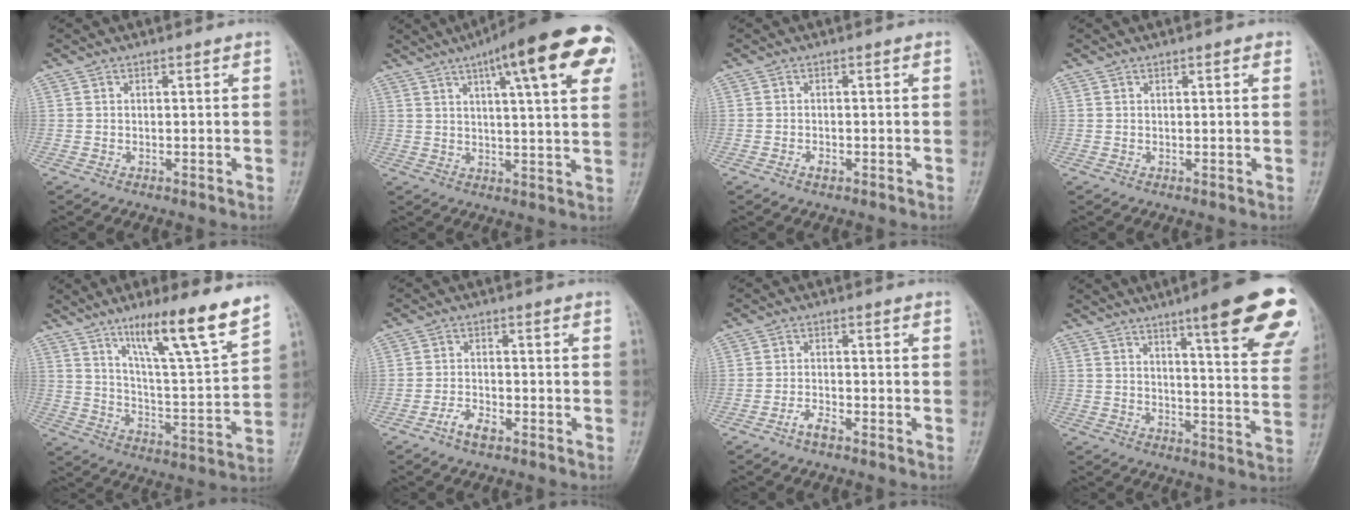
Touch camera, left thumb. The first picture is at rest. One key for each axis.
{"total": 20.5, "fx": 9.4, "fy": 4.6, "fz": 17.6, "tx": -0.233, "ty": 0.002, "tz": 0.120}
{"total": 1.2, "fx": -0.7, "fy": 0.7, "fz": 0.7, "tx": -0.015, "ty": 0.004, "tz": -0.012}
{"total": 1.3, "fx": 0.7, "fy": 0.4, "fz": 1.0, "tx": -0.015, "ty": 0.000, "tz": 0.007}
{"total": 16.3, "fx": 11.2, "fy": 1.4, "fz": 11.8, "tx": -0.176, "ty": -0.065, "tz": 0.186}
{"total": 3.5, "fx": -2.3, "fy": 1.4, "fz": 2.1, "tx": -0.045, "ty": 0.015, "tz": -0.045}
{"total": 2.6, "fx": -2.0, "fy": 0.8, "fz": 1.5, "tx": -0.036, "ty": 0.011, "tz": -0.040}
{"total": 21.2, "fx": 12.4, "fy": 3.7, "fz": 16.8, "tx": -0.191, "ty": -0.047, "tz": 0.152}